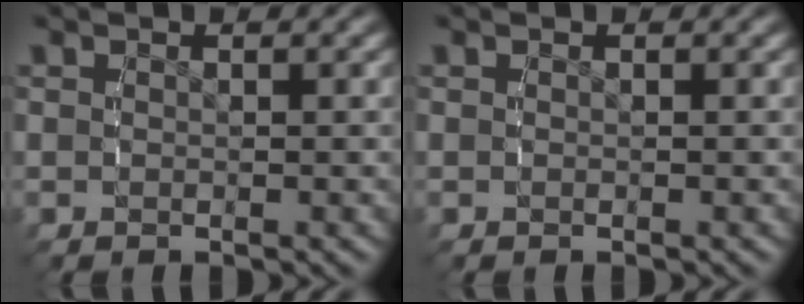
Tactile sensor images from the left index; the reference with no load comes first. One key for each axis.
{"total": 0.0}